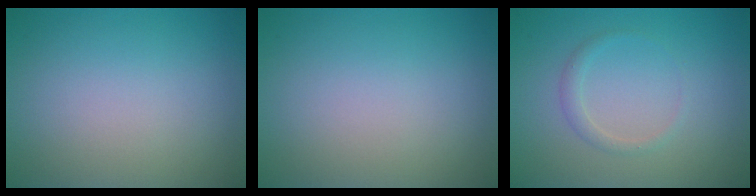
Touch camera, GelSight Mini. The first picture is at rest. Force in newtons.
{"total": 0.0}
{"total": 1.2, "press": 1.2, "slide": 0.0}